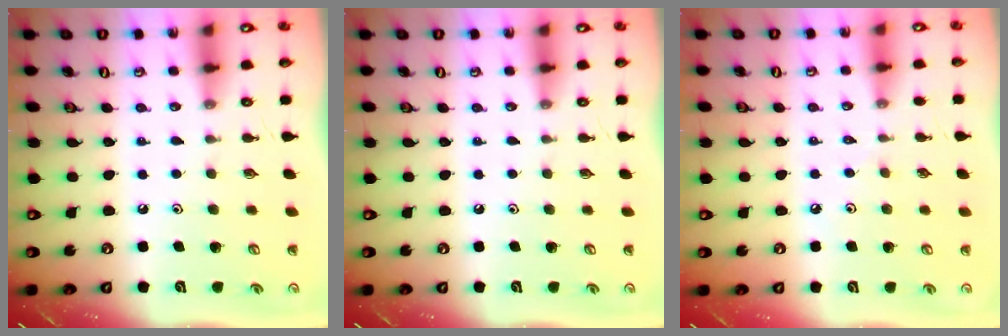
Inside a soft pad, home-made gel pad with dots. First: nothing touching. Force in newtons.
{"total": 0.0}
{"total": 2.9, "press": 2.9, "slide": 0.6}